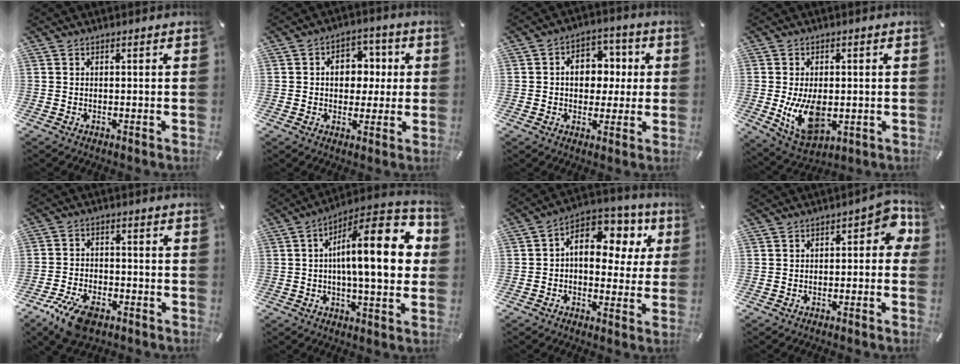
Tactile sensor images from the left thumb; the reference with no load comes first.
{"total": 8.4, "force": [0.4, 6.8, 5.0], "torque": [-0.060, 0.005, 0.002]}
{"total": 9.2, "force": [0.1, 7.4, 5.4], "torque": [-0.072, 0.012, 0.000]}
{"total": 11.3, "force": [-1.2, 7.0, 8.8], "torque": [-0.181, -0.012, -0.017]}
{"total": 8.6, "force": [-5.3, 4.4, 5.2], "torque": [-0.115, 0.018, -0.100]}
{"total": 20.9, "force": [3.1, 6.9, 19.5], "torque": [-0.289, -0.015, 0.039]}
{"total": 12.4, "force": [4.0, 8.4, 8.2], "torque": [-0.113, -0.027, 0.069]}
{"total": 6.1, "force": [-0.2, 3.6, 4.9], "torque": [-0.059, 0.009, -0.010]}